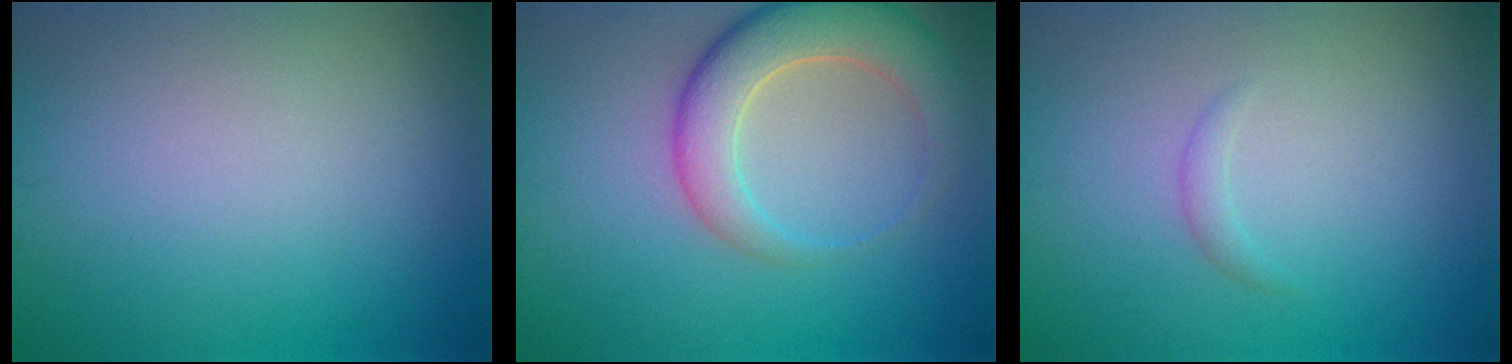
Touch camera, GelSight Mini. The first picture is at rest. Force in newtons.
{"total": 5.9, "press": 5.9, "slide": 0.6}
{"total": 0.8, "press": 0.8, "slide": 0.1}